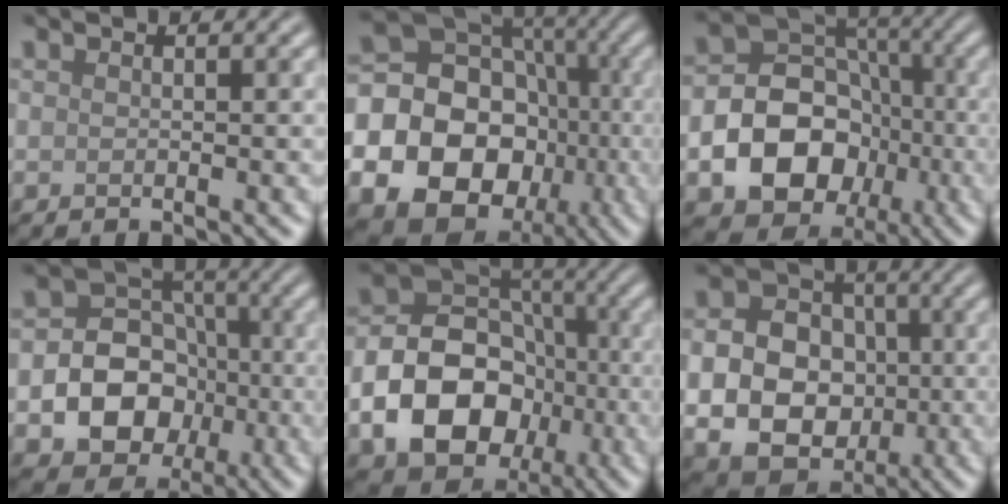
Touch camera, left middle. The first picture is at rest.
{"total": 25.0, "force": [-6.4, 22.5, 8.8], "torque": [-0.194, -0.036, -0.131]}
{"total": 10.5, "force": [-2.7, 8.5, 5.6], "torque": [-0.077, -0.013, -0.070]}
{"total": 8.4, "force": [-2.0, 6.9, 4.2], "torque": [-0.045, -0.003, -0.058]}
{"total": 10.7, "force": [-3.0, 8.0, 6.4], "torque": [-0.110, -0.004, -0.058]}
{"total": 11.9, "force": [-1.5, 10.2, 5.9], "torque": [-0.098, -0.029, -0.037]}